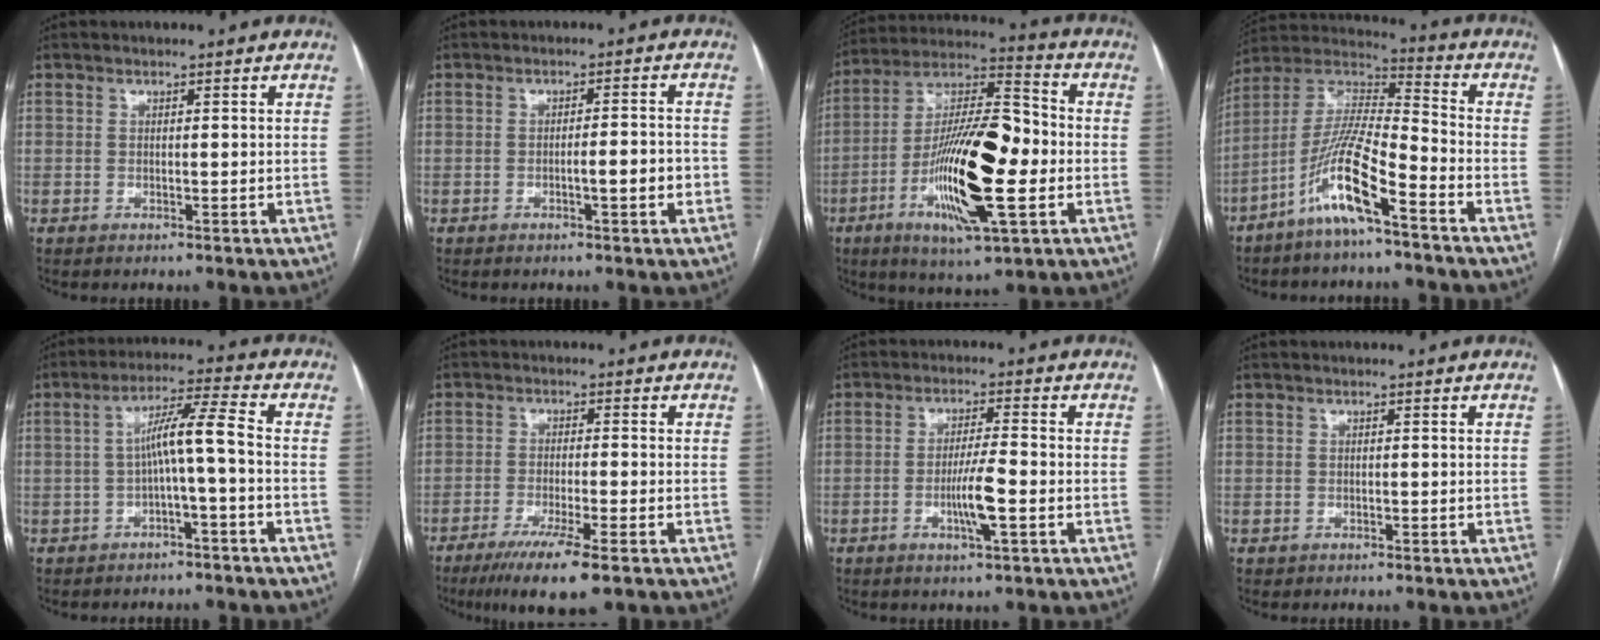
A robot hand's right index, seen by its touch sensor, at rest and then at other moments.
{"total": 4.0, "force": [-1.2, 0.4, 3.8], "torque": [-0.056, 0.002, -0.017]}
{"total": 20.2, "force": [-4.3, 4.4, 19.3], "torque": [-0.364, 0.000, -0.073]}
{"total": 12.4, "force": [-6.9, 1.4, 10.2], "torque": [-0.212, -0.001, -0.137]}
{"total": 6.6, "force": [-1.0, -0.2, 6.5], "torque": [-0.115, 0.027, -0.014]}
{"total": 8.6, "force": [-5.3, 0.5, 6.7], "torque": [-0.114, -0.021, -0.085]}
{"total": 5.8, "force": [-1.8, 0.1, 5.5], "torque": [-0.104, -0.009, -0.032]}
{"total": 0.7, "force": [-0.1, 0.7, 0.0], "torque": [0.001, 0.007, -0.001]}